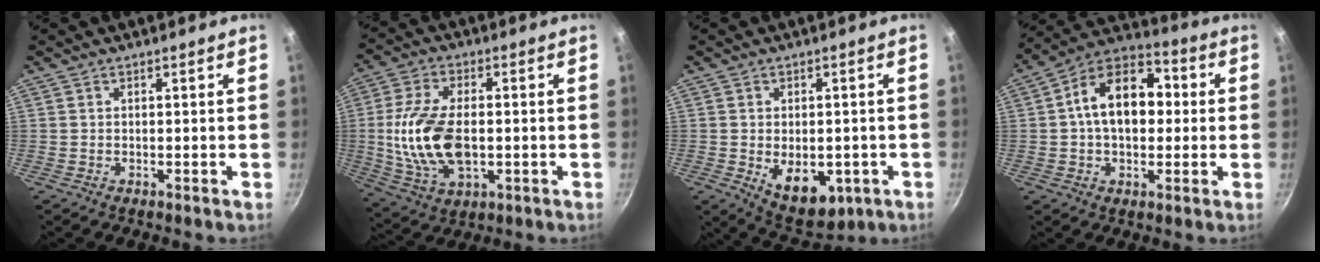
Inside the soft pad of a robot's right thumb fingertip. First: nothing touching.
{"total": 15.4, "force": [-0.9, 8.6, 12.7], "torque": [-0.246, 0.008, -0.013]}
{"total": 10.2, "force": [-2.4, 6.4, 7.7], "torque": [-0.077, -0.007, -0.015]}
{"total": 15.7, "force": [1.3, 10.5, 11.6], "torque": [-0.143, 0.032, 0.000]}